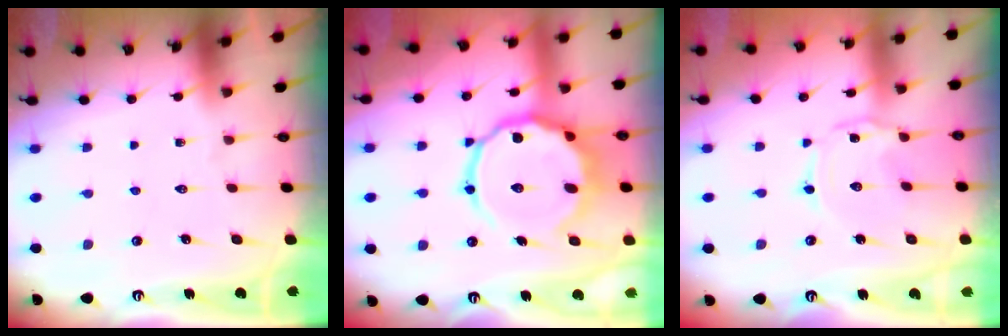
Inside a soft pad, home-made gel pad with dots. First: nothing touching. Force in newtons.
{"total": 16.1, "press": 16.0, "slide": 1.5}
{"total": 1.5, "press": 1.5, "slide": 0.1}